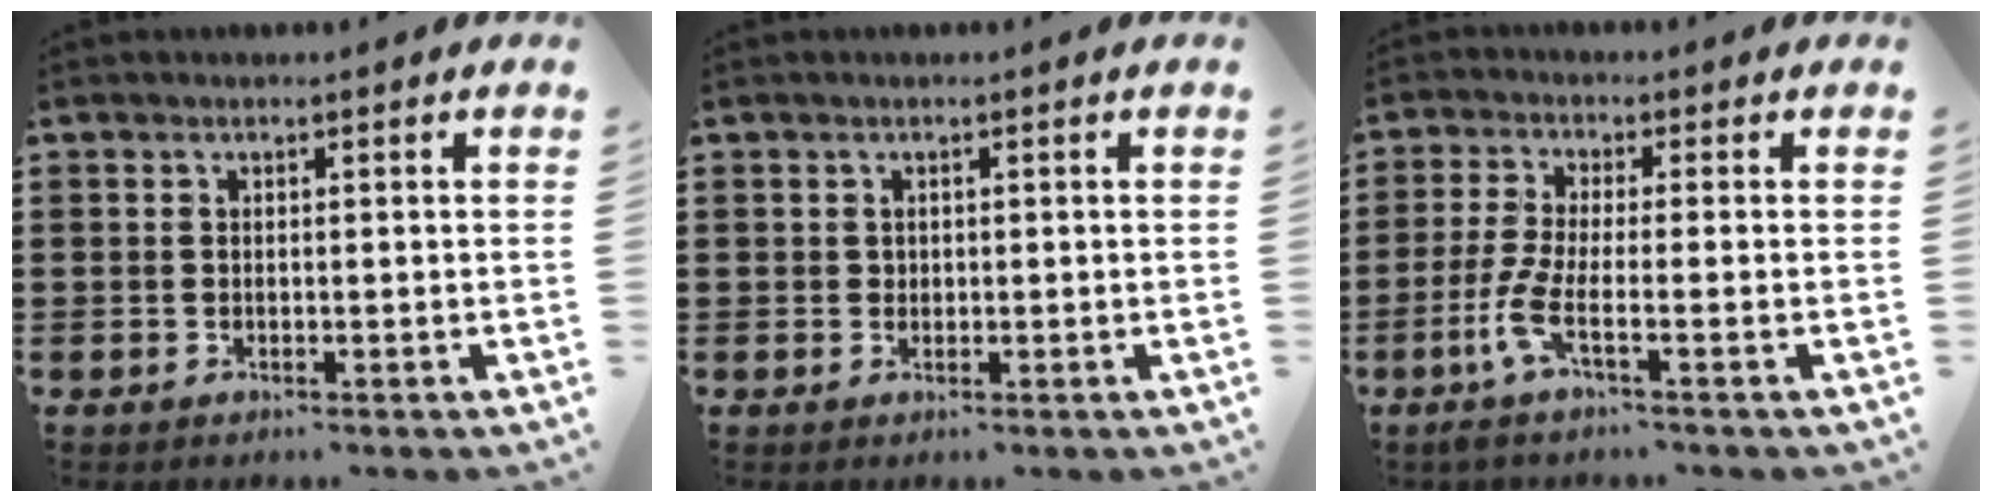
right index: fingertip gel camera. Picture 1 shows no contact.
{"total": 0.8, "force": [0.3, 0.7, 0.2], "torque": [-0.005, 0.003, 0.006]}
{"total": 5.2, "force": [-2.2, 0.5, 4.7], "torque": [-0.118, -0.019, -0.048]}